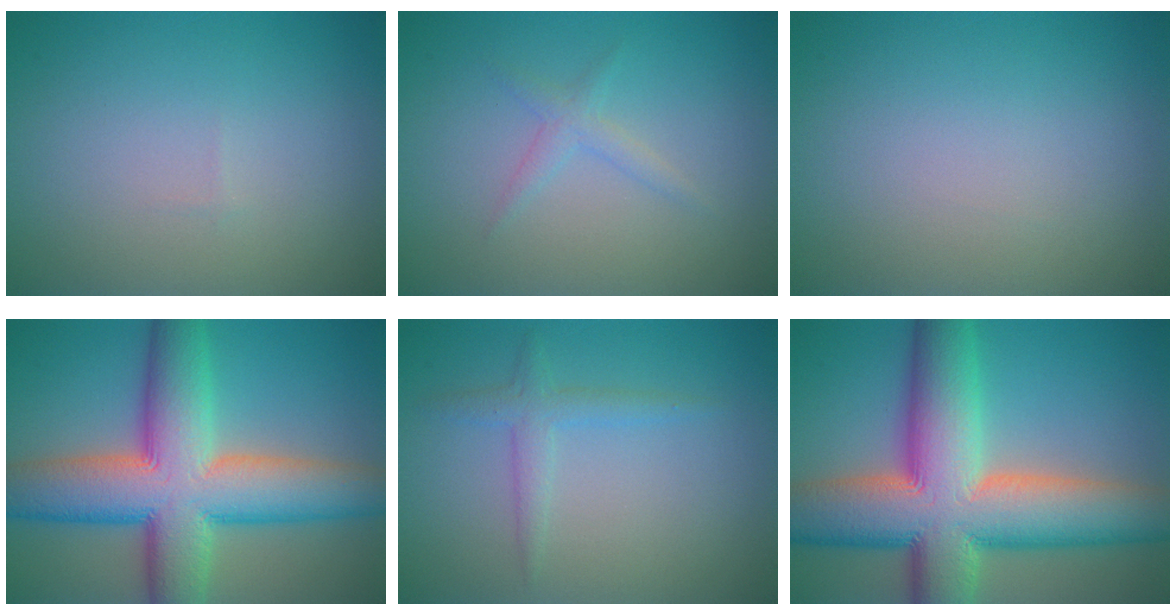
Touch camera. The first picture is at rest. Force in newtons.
{"total": 1.3, "press": 1.3, "slide": 0.0}
{"total": 0.0}
{"total": 12.8, "press": 12.8, "slide": 0.5}
{"total": 1.8, "press": 1.7, "slide": 0.1}
{"total": 15.2, "press": 15.2, "slide": 0.8}